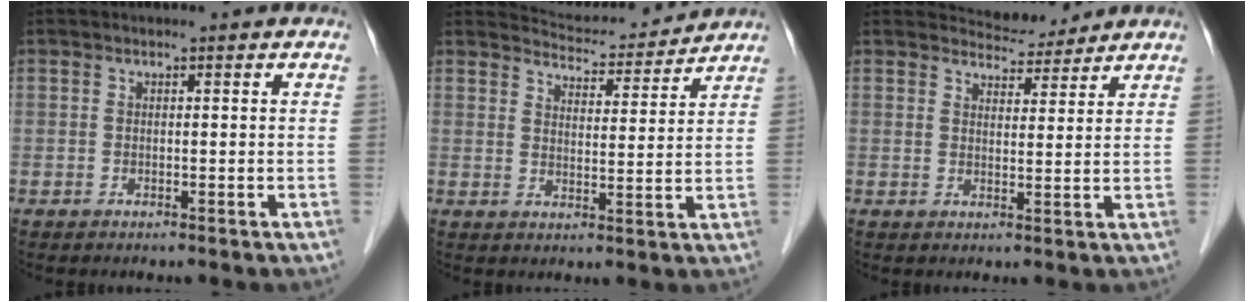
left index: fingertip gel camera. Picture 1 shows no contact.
{"total": 8.3, "force": [8.2, 0.7, 0.0], "torque": [-0.007, -0.001, 0.114]}
{"total": 4.4, "force": [4.3, 0.9, -0.4], "torque": [-0.004, 0.000, 0.063]}